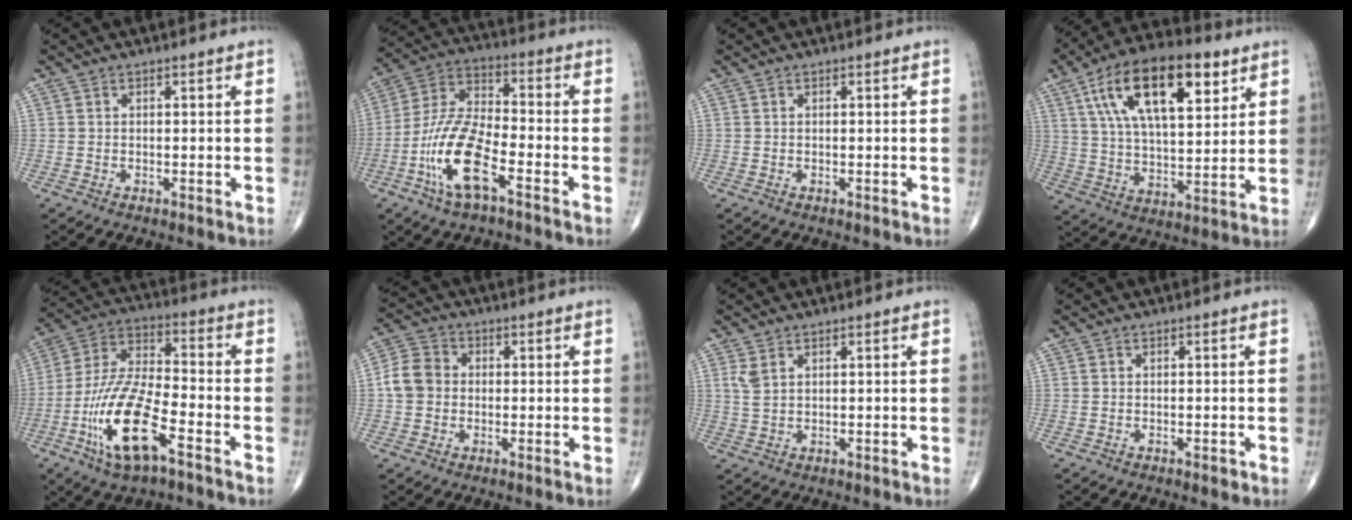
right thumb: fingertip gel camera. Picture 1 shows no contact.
{"total": 14.4, "force": [-6.2, 5.3, 12.0], "torque": [-0.245, 0.034, -0.121]}
{"total": 0.0}
{"total": 21.1, "force": [9.3, 9.3, 16.6], "torque": [-0.266, -0.016, 0.160]}
{"total": 17.0, "force": [-7.5, 5.8, 14.1], "torque": [-0.290, 0.038, -0.138]}
{"total": 6.5, "force": [-0.2, 5.6, 3.2], "torque": [-0.051, 0.018, -0.016]}
{"total": 2.5, "force": [1.3, 1.2, 1.7], "torque": [-0.040, 0.003, 0.036]}
{"total": 0.7, "force": [-0.3, 0.3, 0.5], "torque": [-0.004, -0.001, -0.005]}